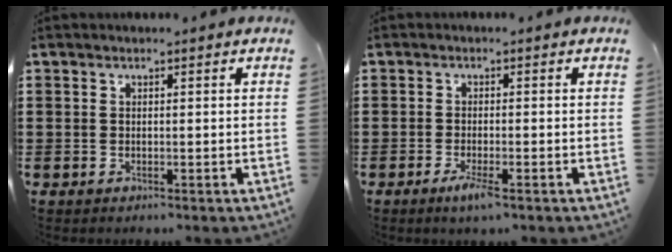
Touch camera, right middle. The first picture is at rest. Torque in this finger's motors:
{"motor_torque": [0.69, -0.43, 0.09, 0.08]}